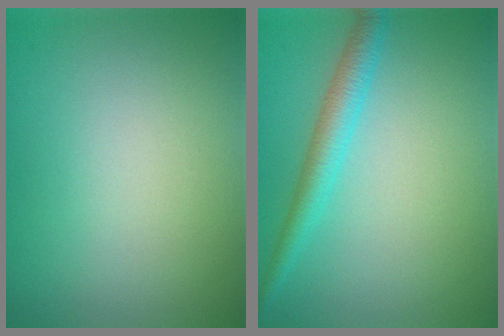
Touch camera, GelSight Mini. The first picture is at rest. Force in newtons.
{"total": 3.0, "press": 3.0, "slide": 0.1}